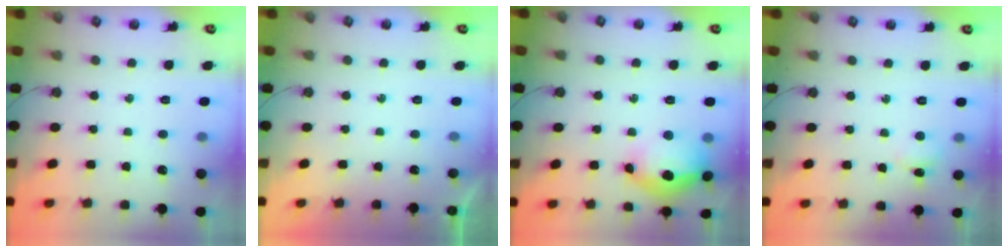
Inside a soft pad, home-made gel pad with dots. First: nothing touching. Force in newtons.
{"total": 0.0}
{"total": 15.7, "press": 15.5, "slide": 2.2}
{"total": 6.0, "press": 5.9, "slide": 1.0}